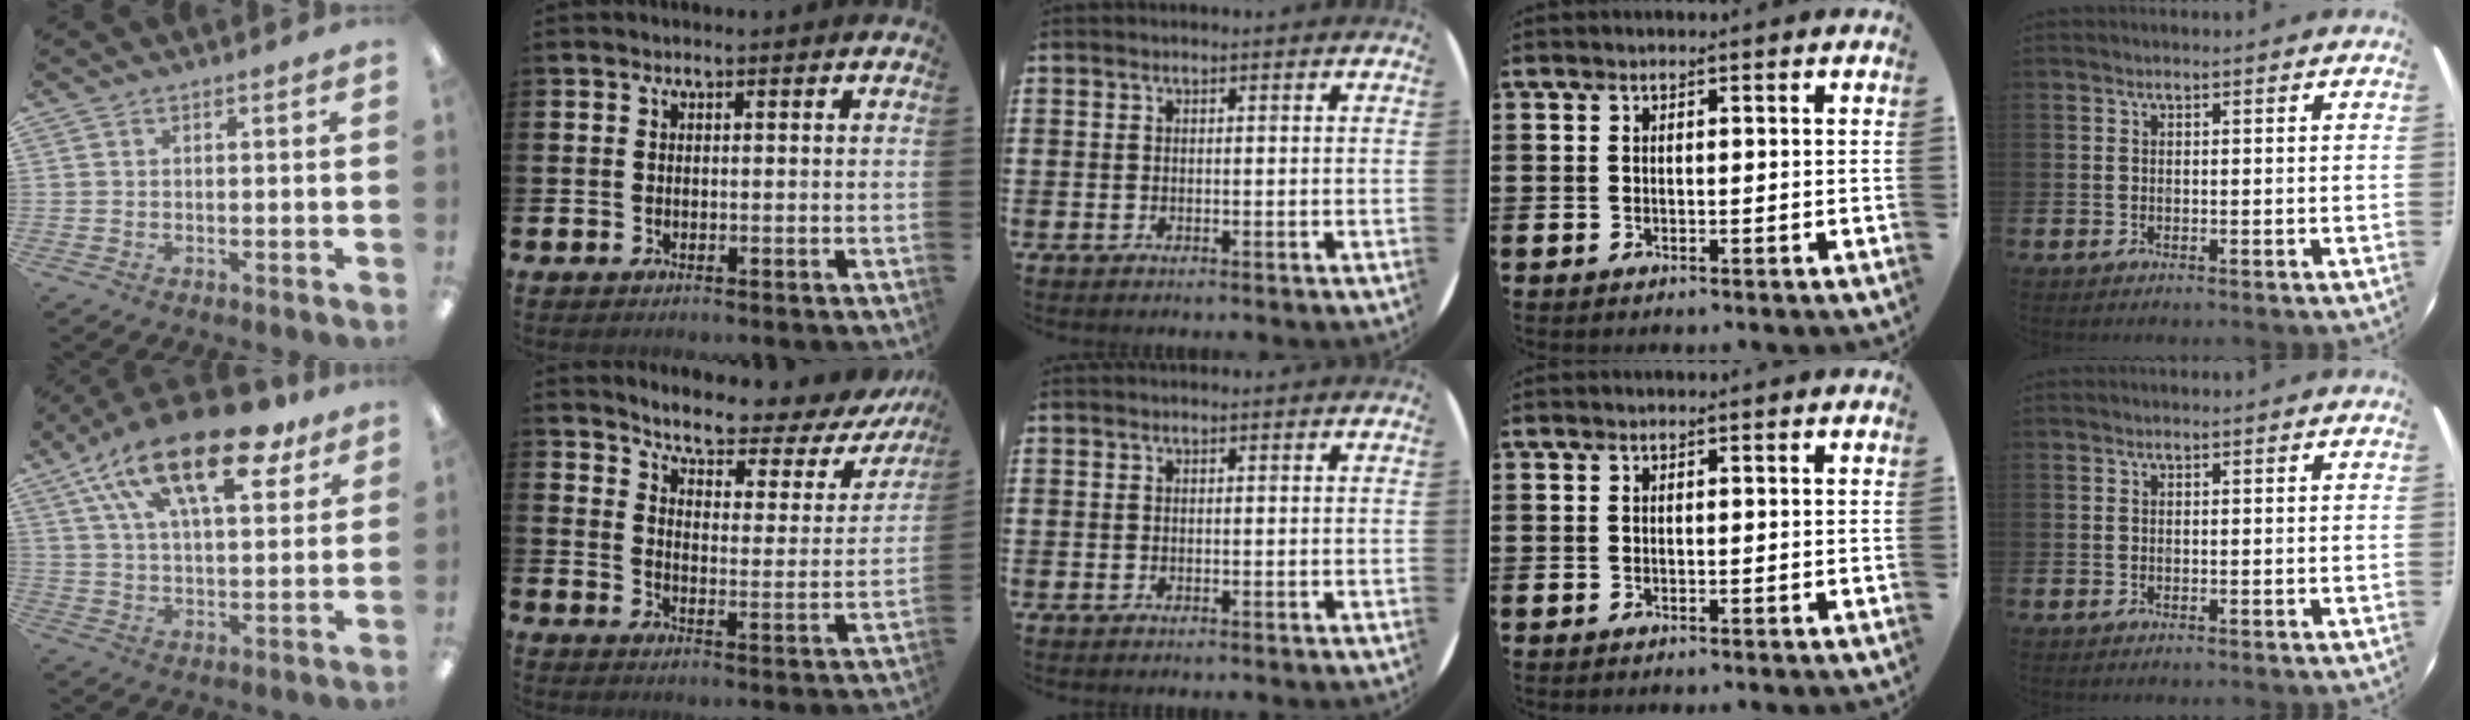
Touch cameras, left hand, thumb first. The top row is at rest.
{"thumb": {"total": 22.0, "force": [12.8, 9.2, 15.3], "torque": [-0.271, -0.052, 0.216]}, "index": {"total": 5.7, "force": [5.2, 1.0, 2.1], "torque": [-0.063, -0.042, 0.081]}}